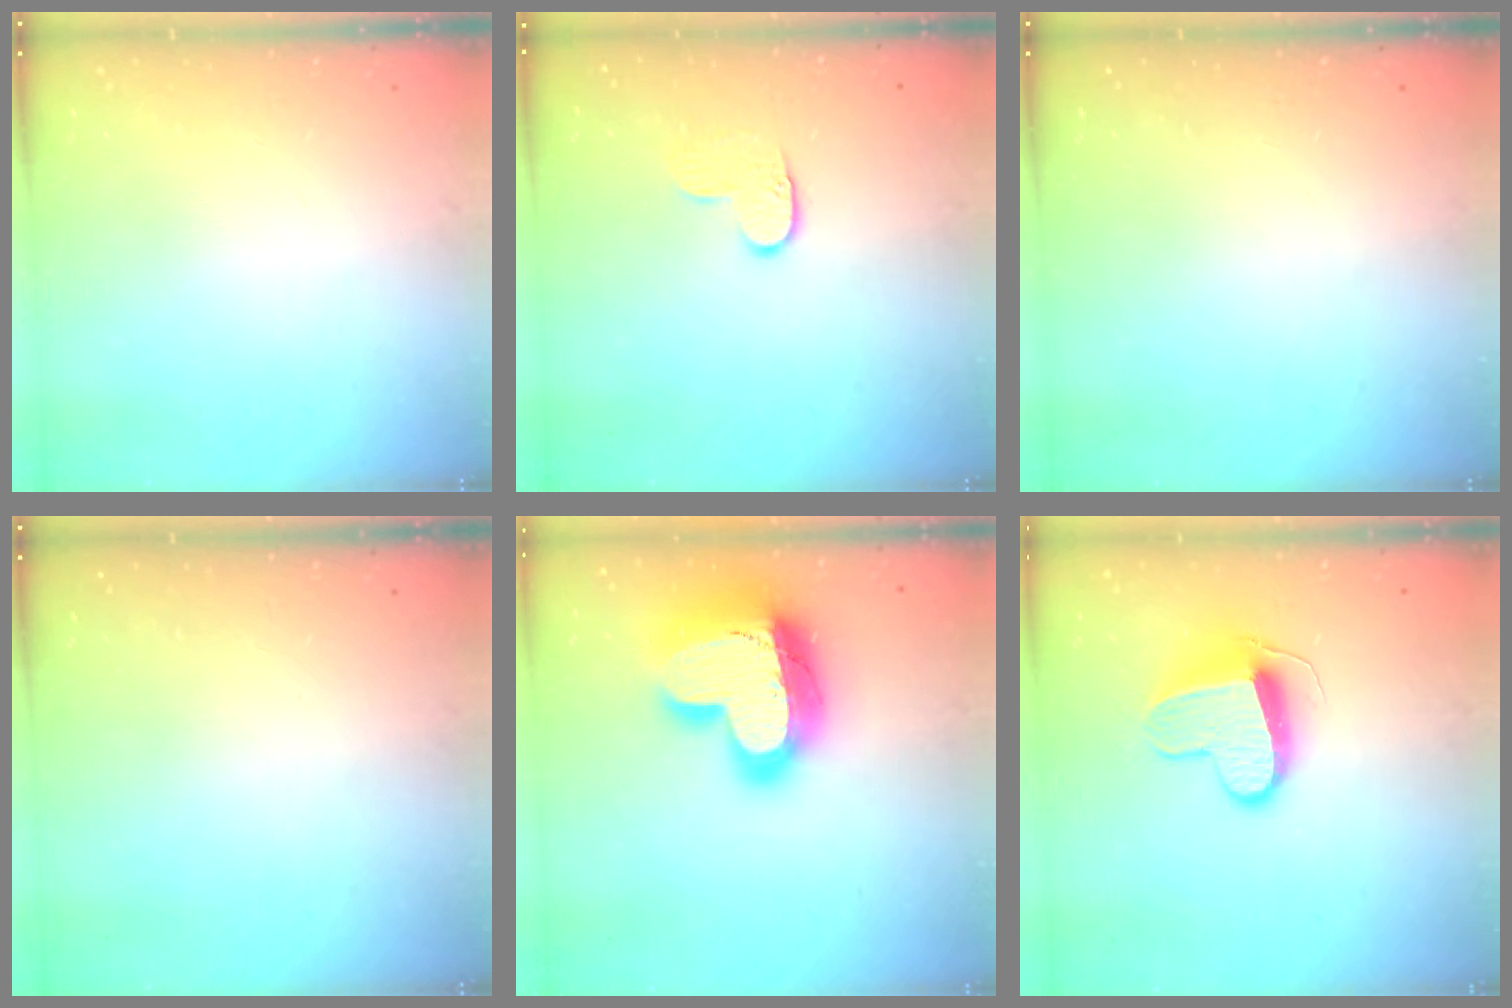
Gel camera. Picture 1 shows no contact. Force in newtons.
{"total": 5.4, "press": 5.4, "slide": 0.3}
{"total": 0.0}
{"total": 0.0}
{"total": 25.8, "press": 25.7, "slide": 1.9}
{"total": 10.6, "press": 10.6, "slide": 0.4}